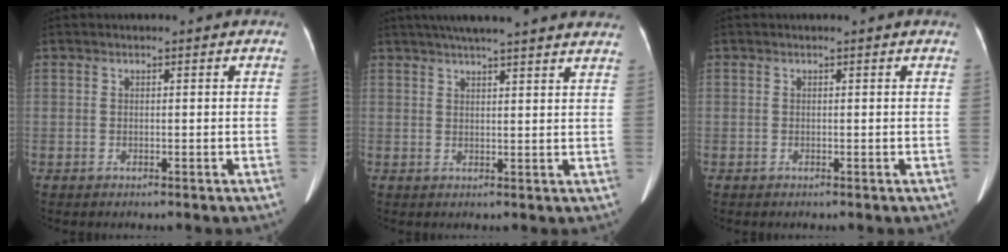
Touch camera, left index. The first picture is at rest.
{"total": 19.8, "force": [17.4, 1.3, 9.5], "torque": [-0.145, 0.030, 0.216]}
{"total": 0.9, "force": [0.8, 0.2, 0.3], "torque": [-0.011, 0.012, 0.002]}